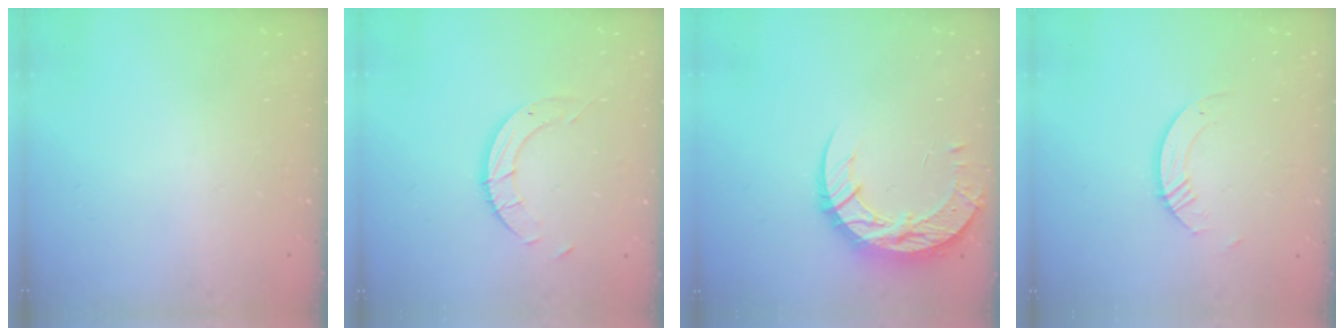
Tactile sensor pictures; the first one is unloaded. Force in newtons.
{"total": 5.6, "press": 5.6, "slide": 0.1}
{"total": 13.9, "press": 13.8, "slide": 1.0}
{"total": 3.7, "press": 3.7, "slide": 0.3}